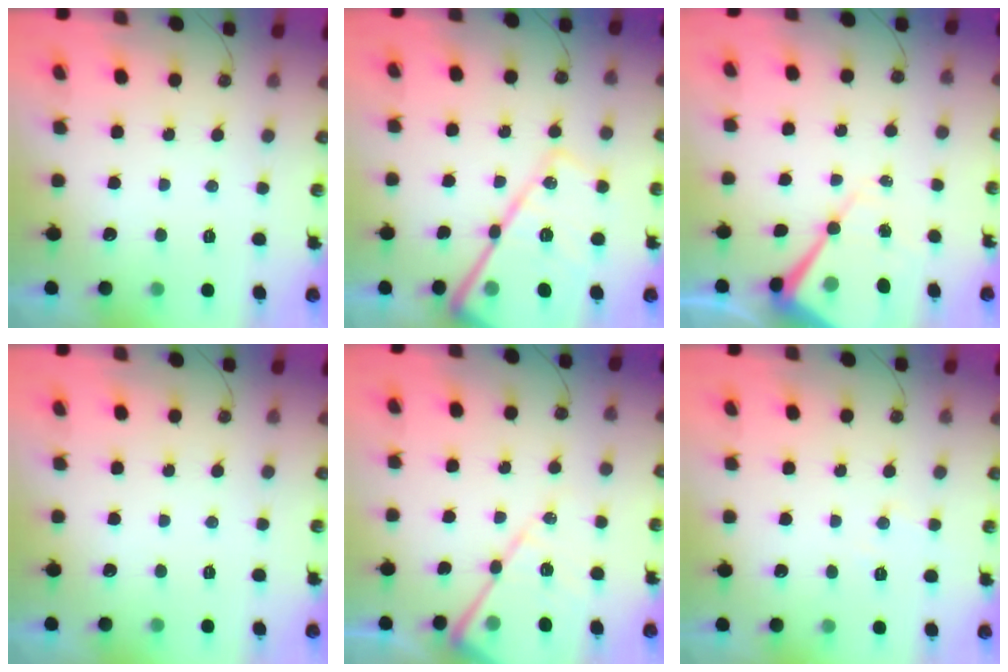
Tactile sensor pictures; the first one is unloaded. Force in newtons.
{"total": 24.3, "press": 24.2, "slide": 2.5}
{"total": 12.6, "press": 12.6, "slide": 1.3}
{"total": 0.0}
{"total": 13.8, "press": 13.7, "slide": 1.3}
{"total": 5.1, "press": 5.0, "slide": 0.8}